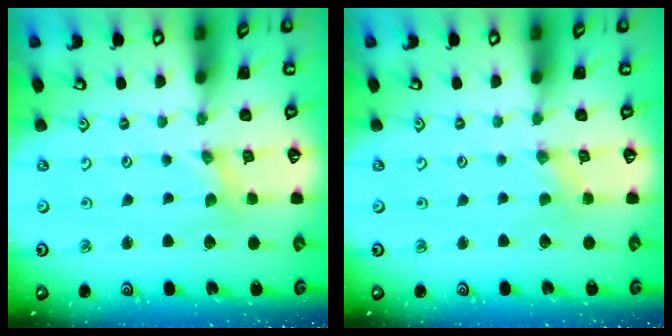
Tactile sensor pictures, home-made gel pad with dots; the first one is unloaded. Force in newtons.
{"total": 0.0}